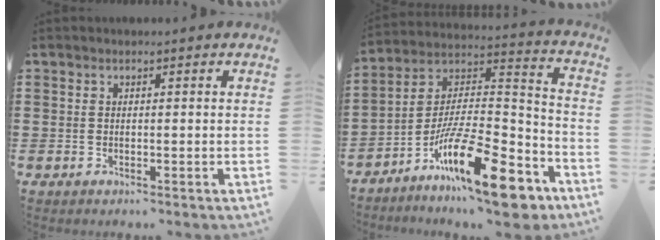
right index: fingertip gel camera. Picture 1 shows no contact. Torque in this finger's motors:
{"motor_torque": [0.27, 0.31, 0.82, 0.12]}